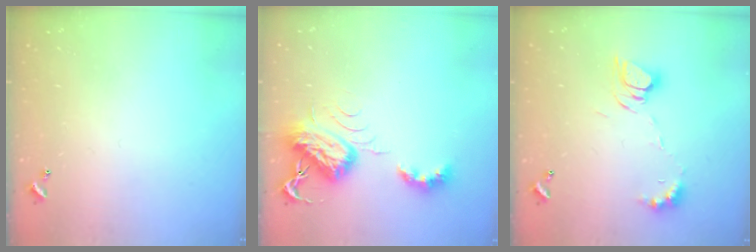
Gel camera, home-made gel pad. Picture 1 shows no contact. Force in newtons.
{"total": 9.0, "press": 8.9, "slide": 1.0}
{"total": 7.2, "press": 7.1, "slide": 0.9}